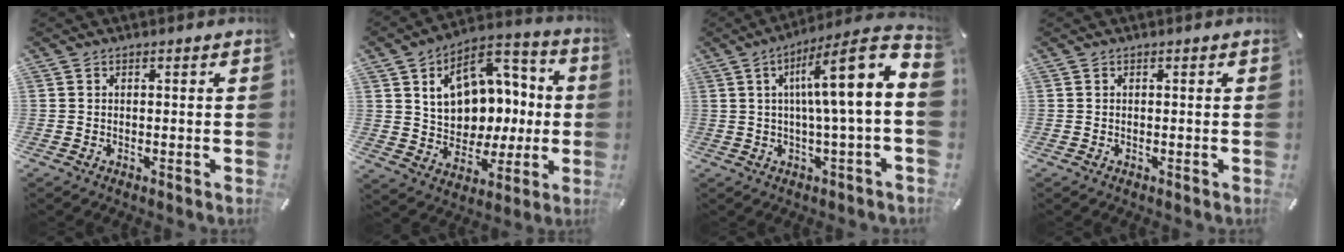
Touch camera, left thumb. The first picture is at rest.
{"total": 14.8, "force": [3.1, 12.1, 8.0], "torque": [-0.109, -0.014, 0.065]}
{"total": 14.9, "force": [3.7, 1.3, 14.4], "torque": [-0.223, -0.039, 0.038]}
{"total": 0.0}